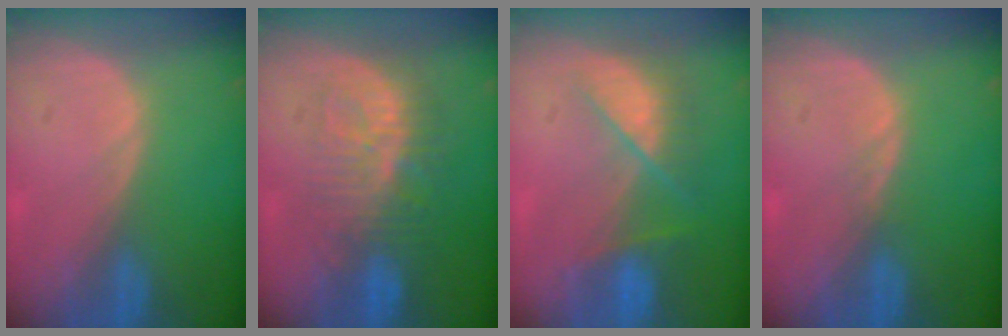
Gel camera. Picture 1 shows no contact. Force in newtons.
{"total": 9.4, "press": 8.8, "slide": 3.3}
{"total": 7.2, "press": 6.6, "slide": 2.9}
{"total": 0.7, "press": 0.7, "slide": 0.2}